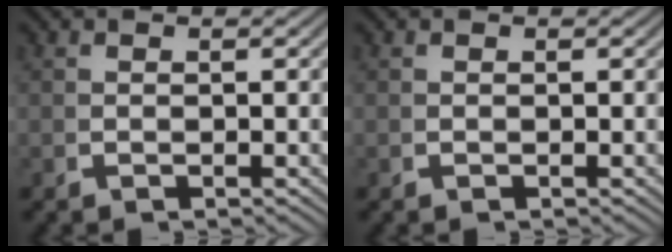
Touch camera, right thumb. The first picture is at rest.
{"total": 0.0}